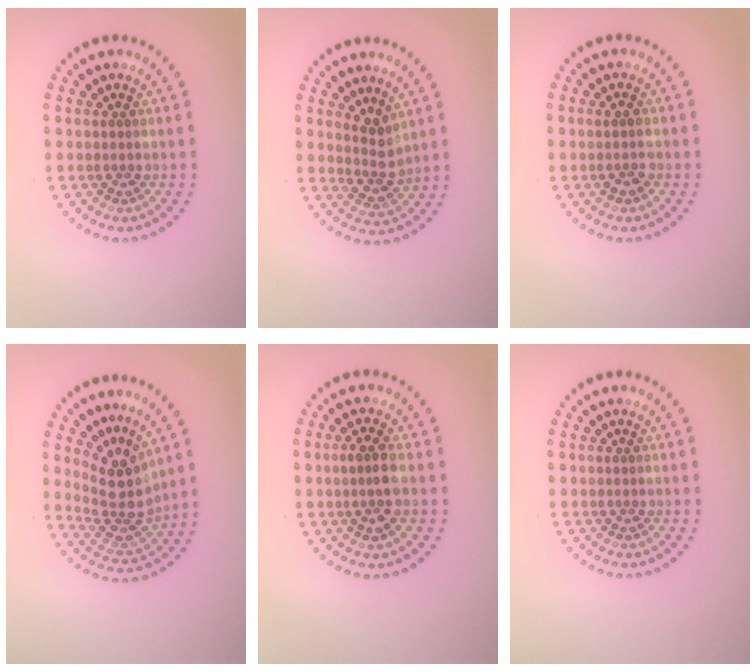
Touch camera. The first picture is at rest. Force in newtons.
{"total": 2.5, "press": 1.9, "slide": 1.6}
{"total": 1.5, "press": 1.5, "slide": 0.2}
{"total": 4.2, "press": 3.1, "slide": 2.7}
{"total": 2.4, "press": 2.3, "slide": 0.7}
{"total": 0.0}